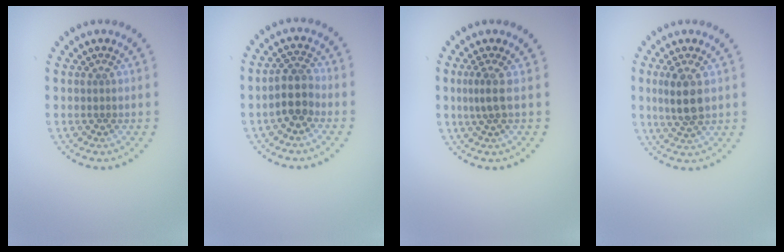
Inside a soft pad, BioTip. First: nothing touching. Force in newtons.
{"total": 2.8, "press": 2.5, "slide": 1.2}
{"total": 1.8, "press": 1.3, "slide": 1.2}
{"total": 3.4, "press": 3.3, "slide": 0.9}